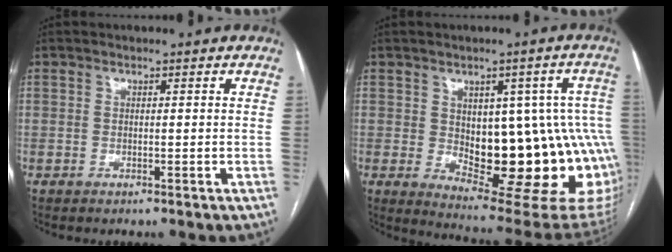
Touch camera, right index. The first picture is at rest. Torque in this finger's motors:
{"motor_torque": [2.14, 0.00, 0.78, 0.12]}